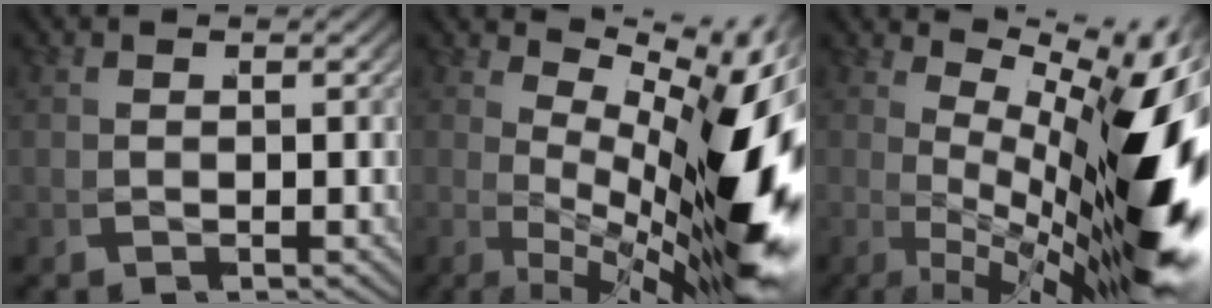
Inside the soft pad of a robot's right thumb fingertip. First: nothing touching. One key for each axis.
{"total": 14.1, "fx": -0.5, "fy": 6.9, "fz": 12.3, "tx": -0.187, "ty": -0.045, "tz": 0.015}
{"total": 15.9, "fx": -0.9, "fy": 7.8, "fz": 13.9, "tx": -0.203, "ty": -0.047, "tz": 0.011}